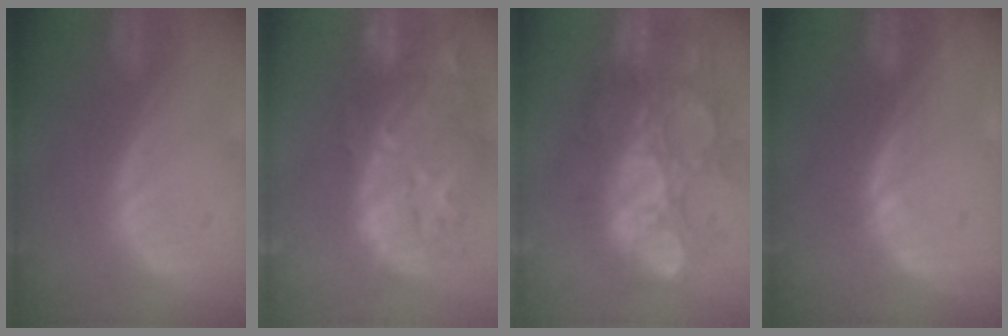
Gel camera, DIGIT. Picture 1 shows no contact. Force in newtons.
{"total": 15.3, "press": 12.2, "slide": 9.3}
{"total": 12.0, "press": 11.4, "slide": 3.7}
{"total": 0.7, "press": 0.7, "slide": 0.2}